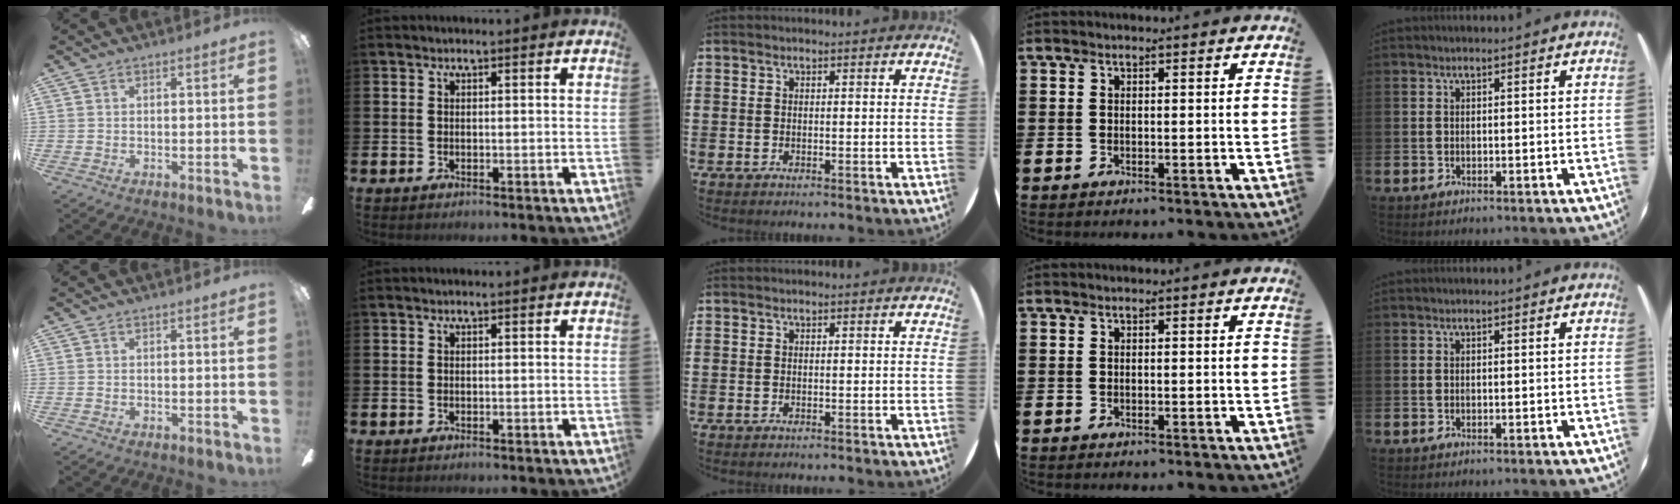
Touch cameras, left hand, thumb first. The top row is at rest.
{}